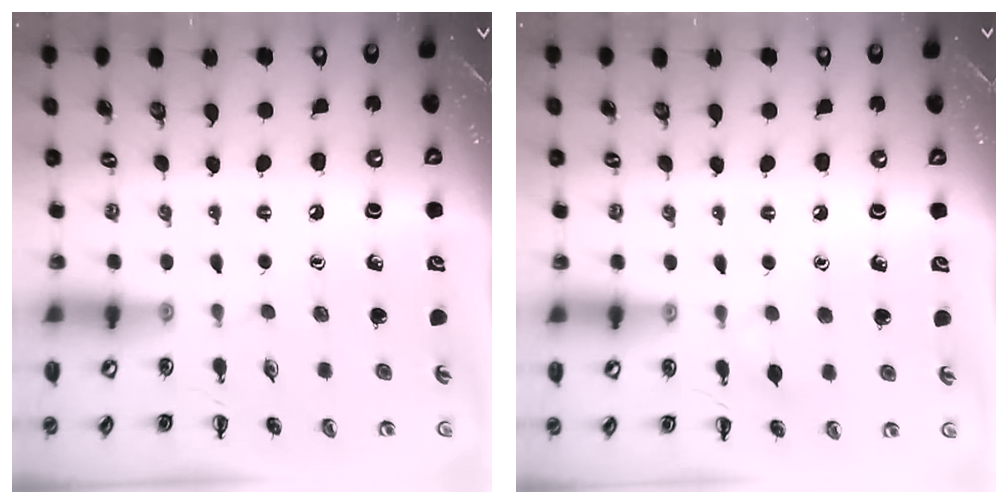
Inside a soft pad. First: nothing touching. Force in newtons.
{"total": 2.9, "press": 2.7, "slide": 0.9}